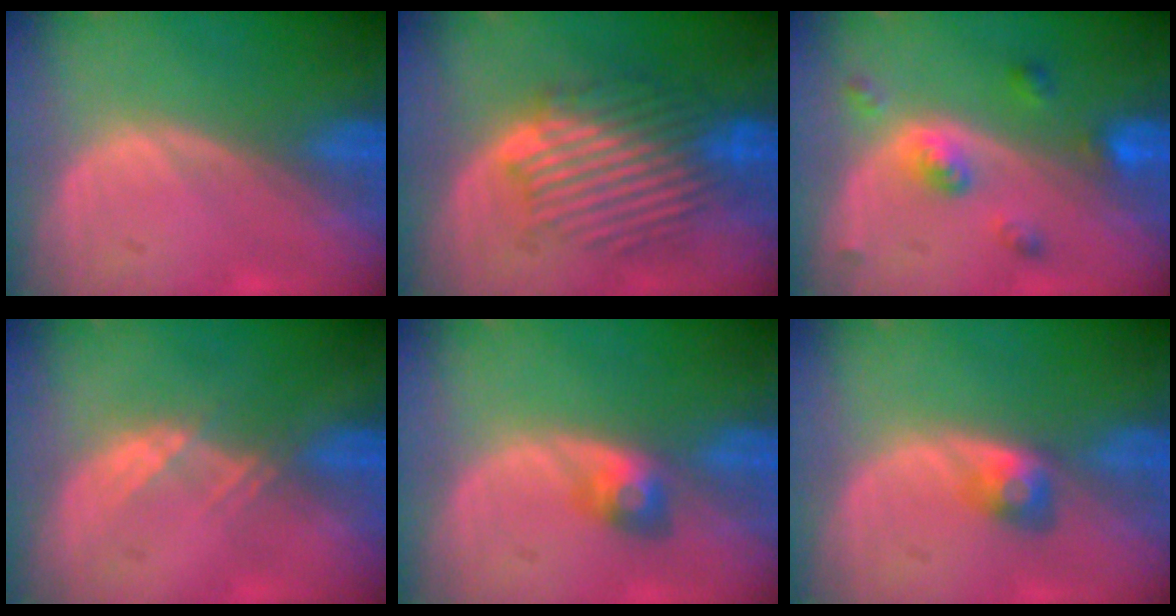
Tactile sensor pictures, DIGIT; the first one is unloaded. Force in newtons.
{"total": 8.9, "press": 8.6, "slide": 2.3}
{"total": 5.2, "press": 4.5, "slide": 2.6}
{"total": 1.9, "press": 1.8, "slide": 0.8}
{"total": 3.0, "press": 2.7, "slide": 1.4}
{"total": 2.9, "press": 2.5, "slide": 1.4}